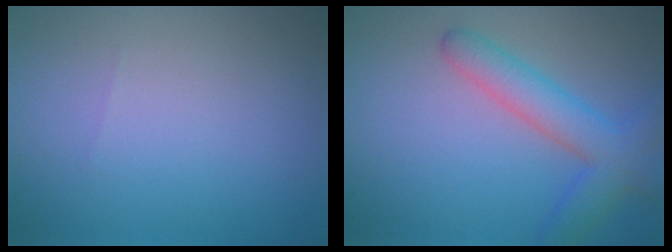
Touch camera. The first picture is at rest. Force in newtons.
{"total": 4.7, "press": 4.7, "slide": 0.2}